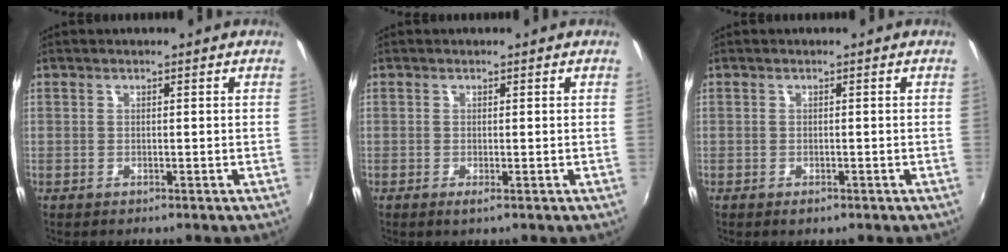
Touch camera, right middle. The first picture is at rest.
{"total": 0.7, "force": [0.0, -0.3, 0.7], "torque": [-0.014, -0.002, -0.001]}
{"total": 0.8, "force": [-0.5, 0.4, 0.5], "torque": [-0.009, -0.002, -0.007]}